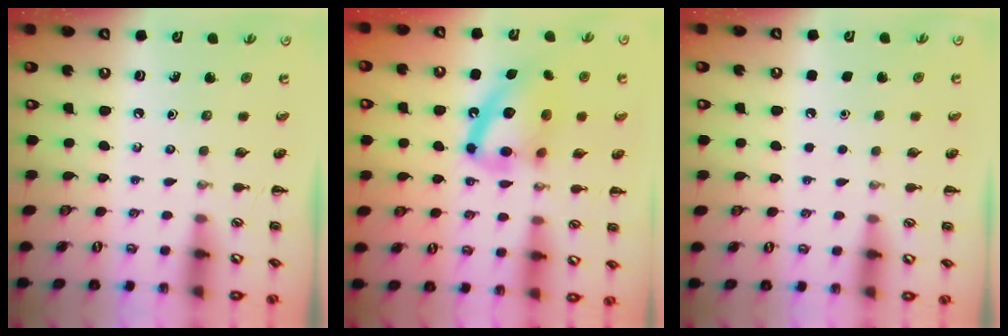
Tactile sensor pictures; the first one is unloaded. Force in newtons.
{"total": 15.8, "press": 15.6, "slide": 3.0}
{"total": 1.6, "press": 1.6, "slide": 0.1}